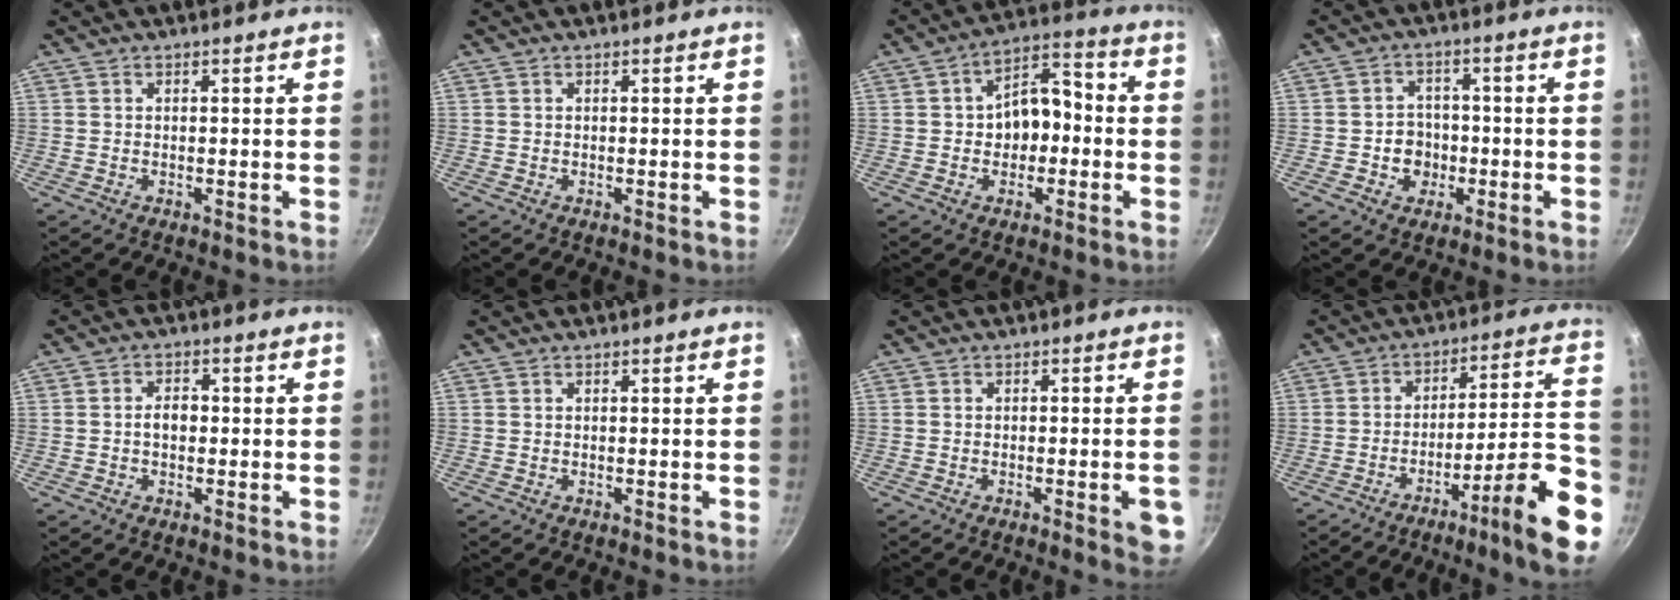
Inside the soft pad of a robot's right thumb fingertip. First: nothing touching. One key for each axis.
{"total": 0.0}
{"total": 10.1, "fx": -0.9, "fy": 7.1, "fz": 7.1, "tx": -0.055, "ty": 0.038, "tz": -0.023}
{"total": 5.5, "fx": -1.6, "fy": 4.8, "fz": 2.0, "tx": 0.000, "ty": 0.015, "tz": -0.028}
{"total": 3.3, "fx": -0.3, "fy": 2.3, "fz": 2.3, "tx": -0.021, "ty": 0.013, "tz": -0.006}
{"total": 0.0}
{"total": 5.4, "fx": -2.0, "fy": 1.4, "fz": 4.9, "tx": -0.045, "ty": 0.005, "tz": -0.024}
{"total": 17.8, "fx": -8.8, "fy": 2.5, "fz": 15.2, "tx": -0.196, "ty": 0.056, "tz": -0.131}